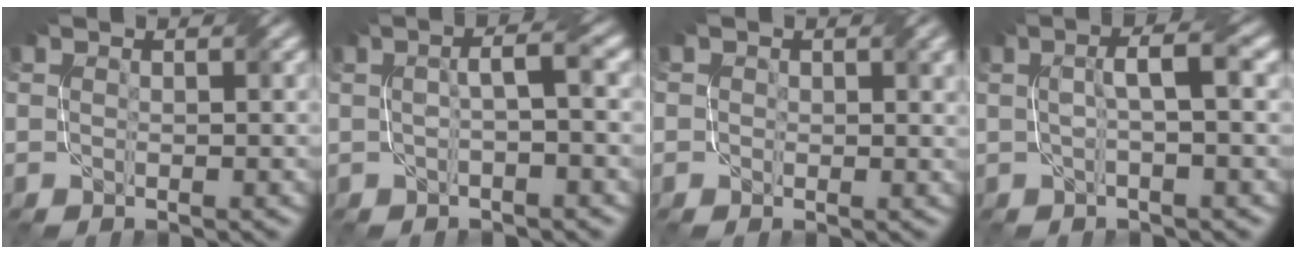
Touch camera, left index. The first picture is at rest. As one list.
[{"total": 2.5, "force": [0.1, 0.4, 2.5], "torque": [-0.038, 0.014, 0.002]}, {"total": 1.6, "force": [0.7, 1.2, 0.9], "torque": [-0.004, 0.000, 0.010]}, {"total": 3.1, "force": [0.3, 0.5, 3.1], "torque": [-0.048, 0.015, 0.007]}]